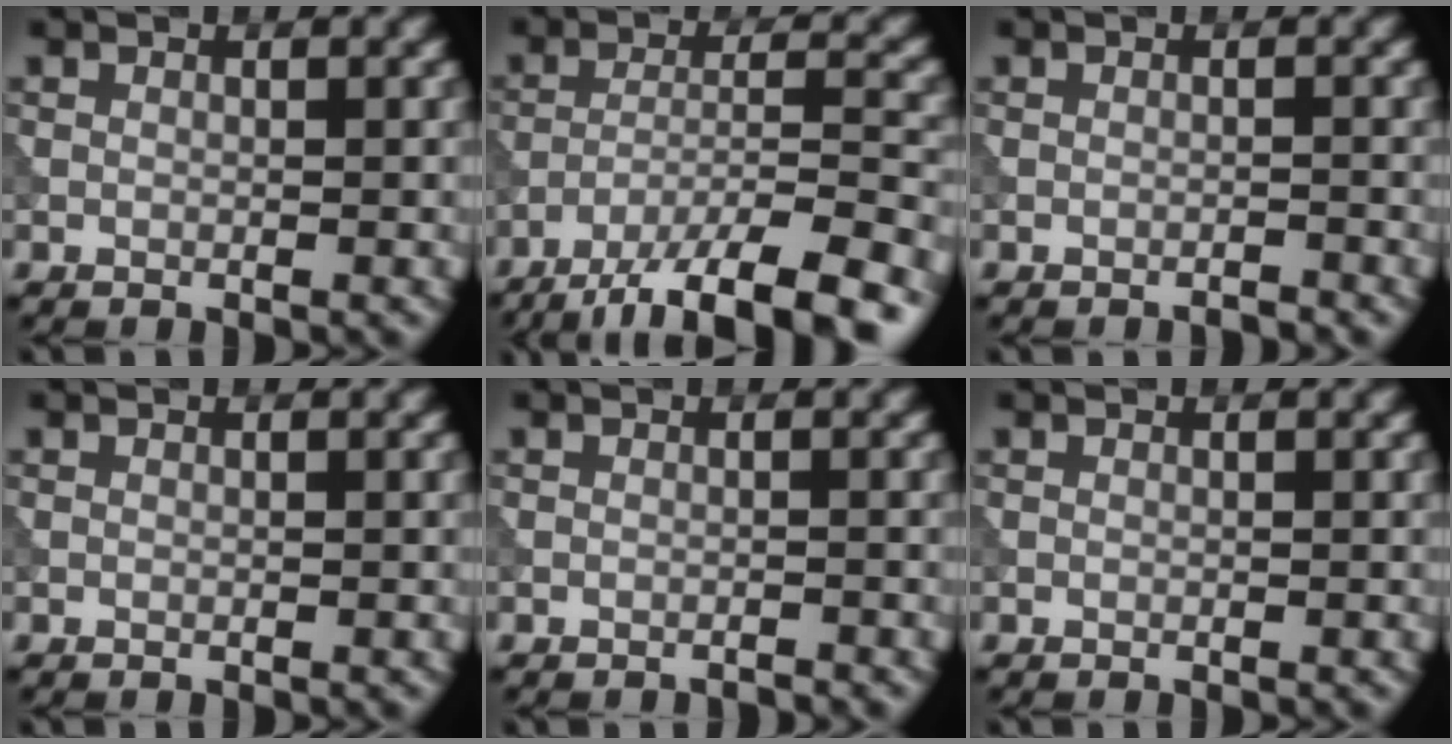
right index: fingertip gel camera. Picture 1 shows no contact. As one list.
[{"total": 11.6, "force": [-8.8, 2.8, 7.0], "torque": [-0.108, -0.010, -0.128]}, {"total": 1.0, "force": [-0.9, 0.1, 0.4], "torque": [-0.002, 0.002, -0.019]}, {"total": 0.0}, {"total": 0.7, "force": [-0.7, 0.0, 0.2], "torque": [0.000, 0.002, -0.015]}, {"total": 0.0}]